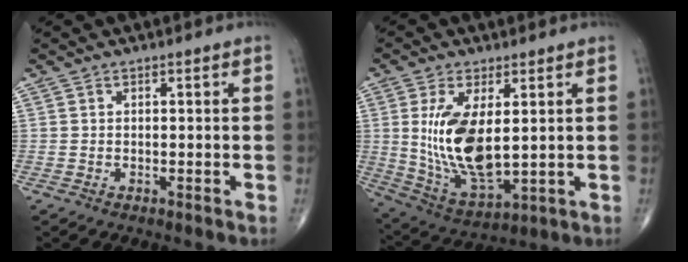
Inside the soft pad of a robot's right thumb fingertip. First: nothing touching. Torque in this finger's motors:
{"motor_torque": [-0.55, 1.36, 0.32, 0.02, 0.46]}